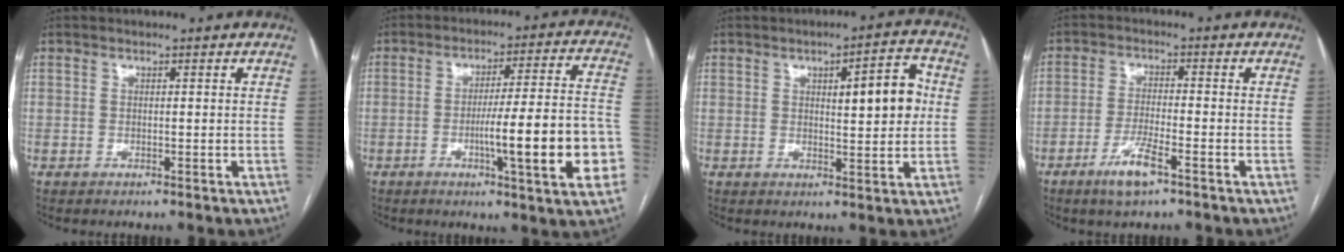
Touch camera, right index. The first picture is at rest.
{"total": 16.1, "force": [-4.5, 0.7, 15.4], "torque": [-0.192, 0.009, -0.061]}
{"total": 8.1, "force": [1.4, 1.9, 7.7], "torque": [-0.104, 0.014, 0.019]}
{"total": 5.6, "force": [-3.4, 0.7, 4.4], "torque": [-0.089, -0.007, -0.064]}